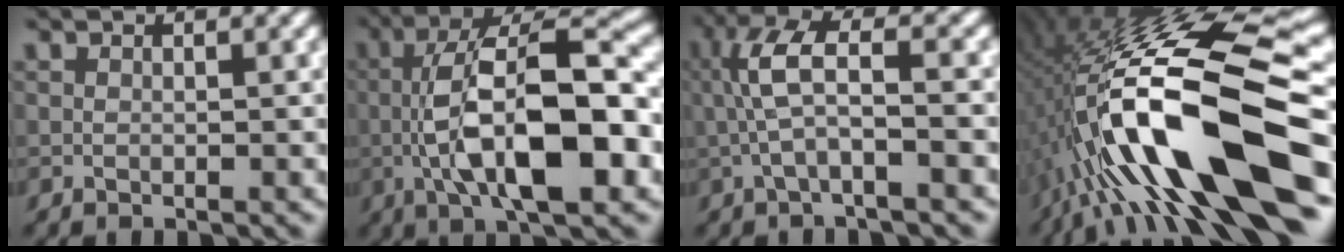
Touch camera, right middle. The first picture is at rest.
{"total": 11.6, "force": [-1.9, 3.9, 10.8], "torque": [-0.181, 0.020, -0.028]}
{"total": 4.4, "force": [-0.5, 0.8, 4.3], "torque": [-0.094, 0.025, -0.009]}
{"total": 16.9, "force": [-4.1, 4.6, 15.7], "torque": [-0.277, 0.029, -0.062]}